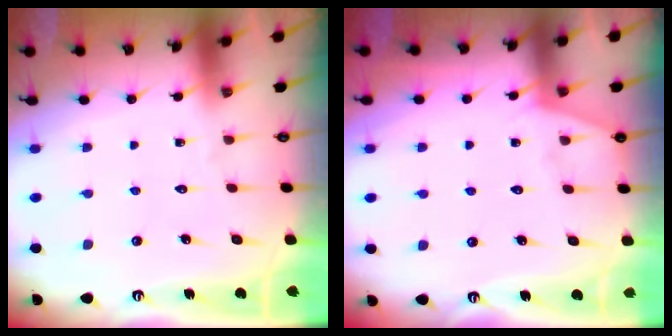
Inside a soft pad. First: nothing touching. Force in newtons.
{"total": 5.7, "press": 5.7, "slide": 0.7}